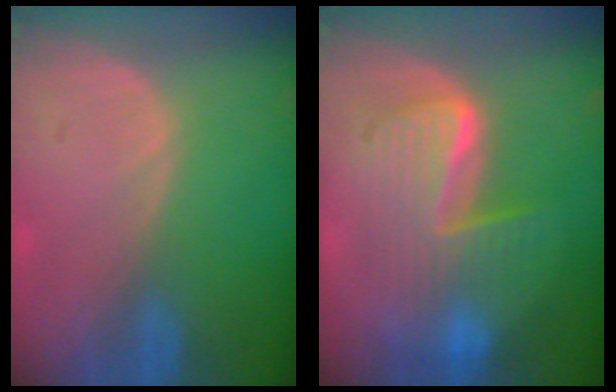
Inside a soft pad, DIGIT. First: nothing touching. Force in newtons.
{"total": 9.4, "press": 9.4, "slide": 0.8}